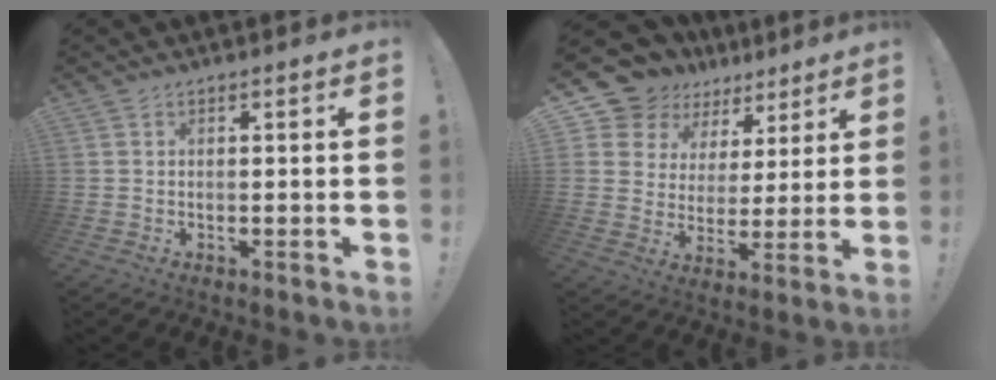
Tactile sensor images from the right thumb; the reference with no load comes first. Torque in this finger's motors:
{"motor_torque": [0.05, 0.27, -0.20, 0.37, 0.01]}